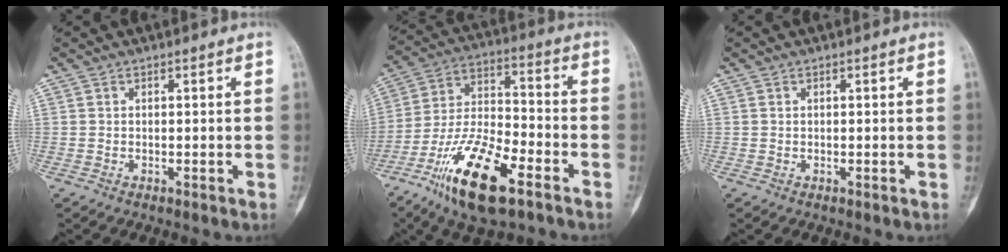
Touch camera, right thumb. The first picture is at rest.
{"total": 18.1, "force": [-10.3, 6.2, 13.5], "torque": [-0.250, 0.054, -0.188]}
{"total": 0.0}